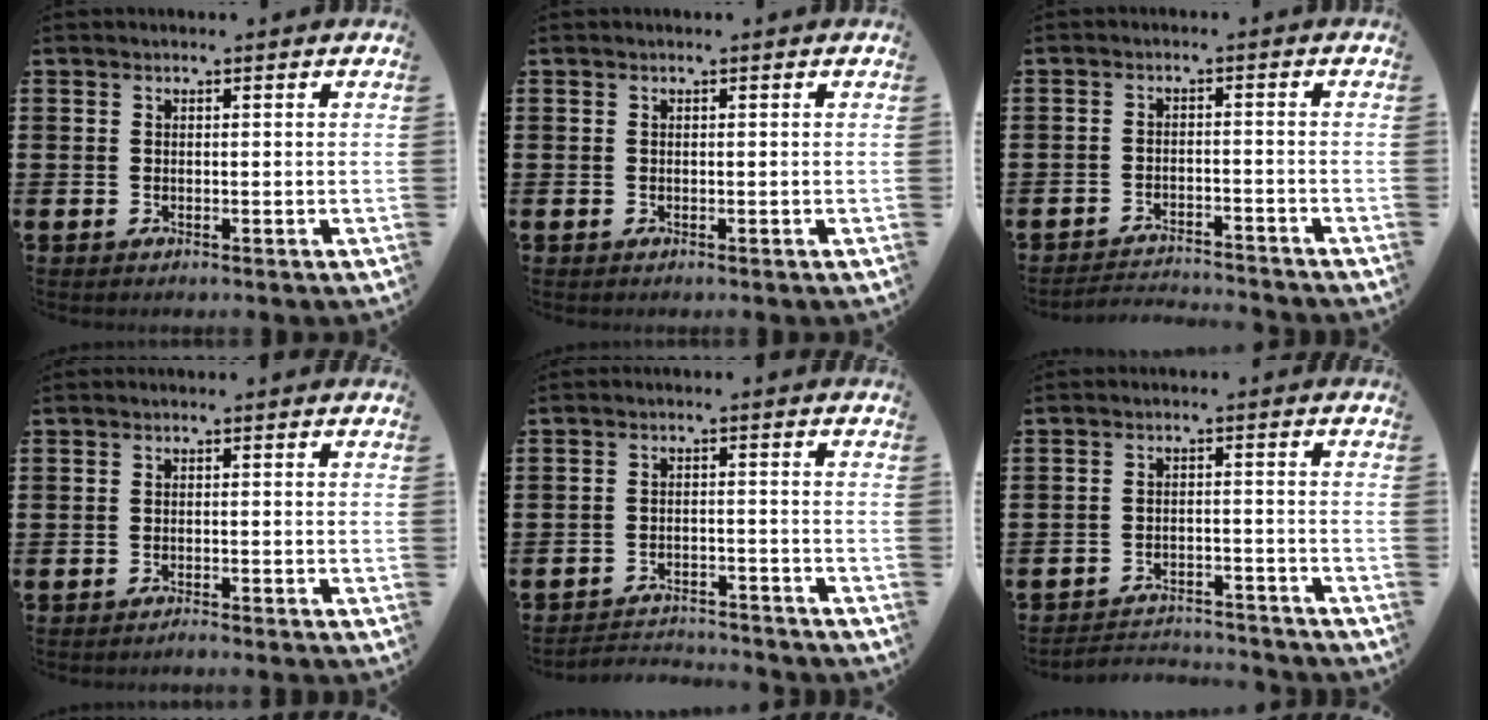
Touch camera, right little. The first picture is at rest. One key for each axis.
{"total": 0.0}
{"total": 2.7, "fx": -2.7, "fy": -0.1, "fz": 0.0, "tx": -0.005, "ty": 0.002, "tz": -0.058}
{"total": 0.9, "fx": -0.9, "fy": -0.1, "fz": 0.2, "tx": -0.003, "ty": -0.003, "tz": -0.018}
{"total": 2.9, "fx": -2.9, "fy": 0.1, "fz": -0.1, "tx": -0.005, "ty": 0.003, "tz": -0.062}
{"total": 3.0, "fx": -3.0, "fy": 0.2, "fz": -0.1, "tx": -0.005, "ty": 0.003, "tz": -0.065}